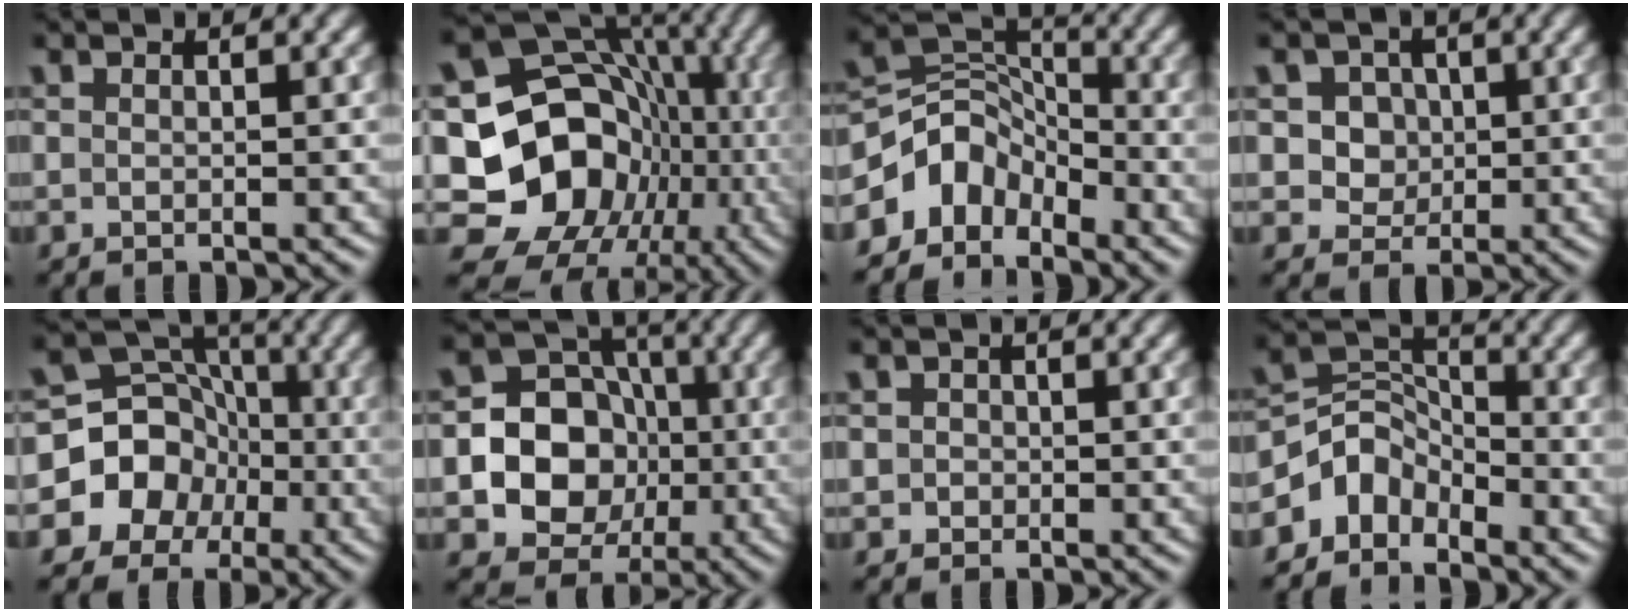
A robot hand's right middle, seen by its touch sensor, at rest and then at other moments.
{"total": 17.2, "force": [-4.1, 14.7, 7.9], "torque": [-0.124, 0.004, -0.086]}
{"total": 4.9, "force": [-3.2, 3.3, 1.6], "torque": [-0.014, 0.007, -0.071]}
{"total": 4.7, "force": [1.4, 3.9, 2.1], "torque": [-0.022, 0.011, 0.014]}
{"total": 8.0, "force": [-2.7, 7.3, 2.1], "torque": [-0.017, 0.010, -0.071]}
{"total": 10.3, "force": [-1.5, 9.2, 4.3], "torque": [-0.068, 0.005, -0.053]}
{"total": 1.1, "force": [0.1, 1.0, 0.2], "torque": [0.010, -0.001, -0.003]}
{"total": 3.9, "force": [-2.7, 2.6, 1.1], "torque": [-0.014, 0.009, -0.061]}